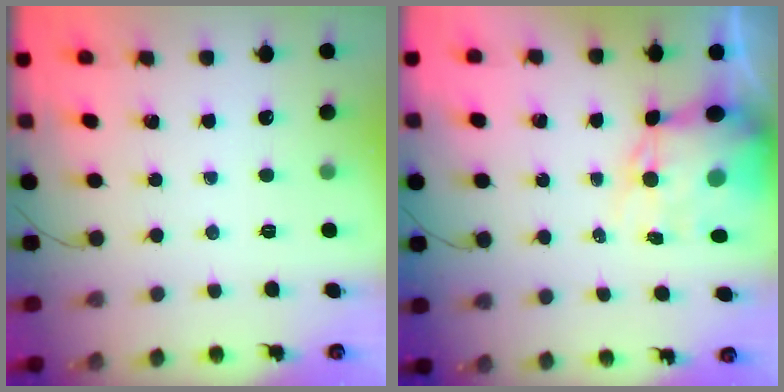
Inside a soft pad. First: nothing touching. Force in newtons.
{"total": 12.4, "press": 12.0, "slide": 3.0}